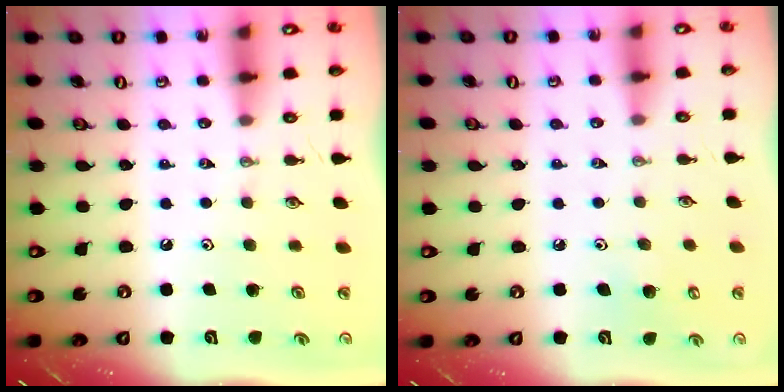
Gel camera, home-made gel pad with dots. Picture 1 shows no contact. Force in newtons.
{"total": 5.3, "press": 5.2, "slide": 0.7}